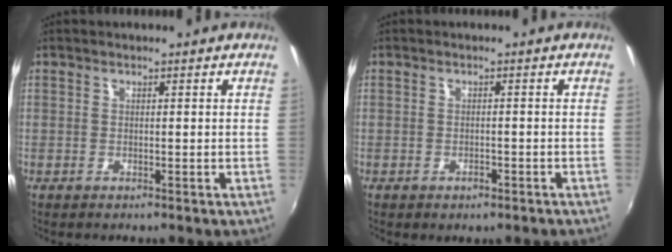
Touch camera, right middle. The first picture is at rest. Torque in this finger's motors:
{"motor_torque": [0.99, -1.15, 0.43, 0.05]}